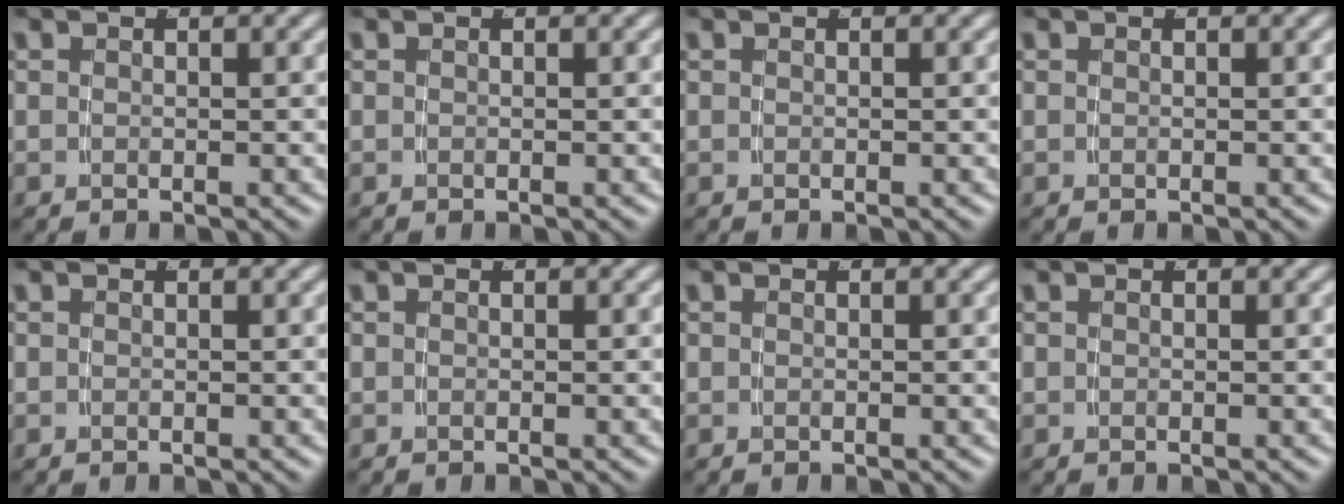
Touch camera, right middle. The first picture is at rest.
{"total": 0.0}
{"total": 0.0}
{"total": 0.0}
{"total": 0.0}
{"total": 0.0}
{"total": 0.0}
{"total": 0.0}